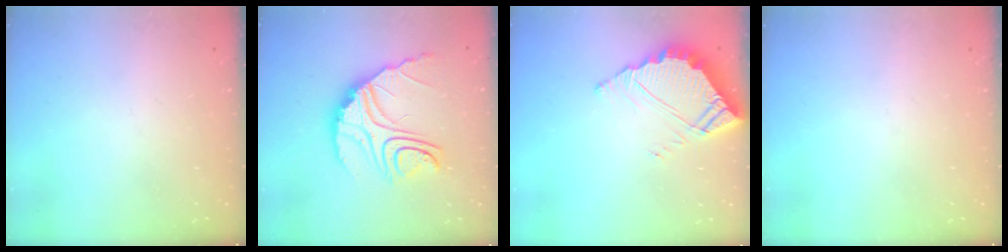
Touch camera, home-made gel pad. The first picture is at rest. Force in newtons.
{"total": 14.5, "press": 14.4, "slide": 0.9}
{"total": 6.3, "press": 6.2, "slide": 0.4}
{"total": 0.0}